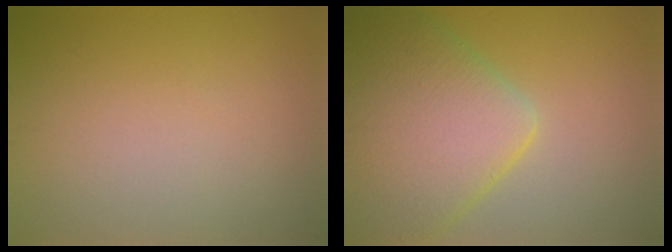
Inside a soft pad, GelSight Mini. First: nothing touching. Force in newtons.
{"total": 10.4, "press": 10.4, "slide": 0.6}